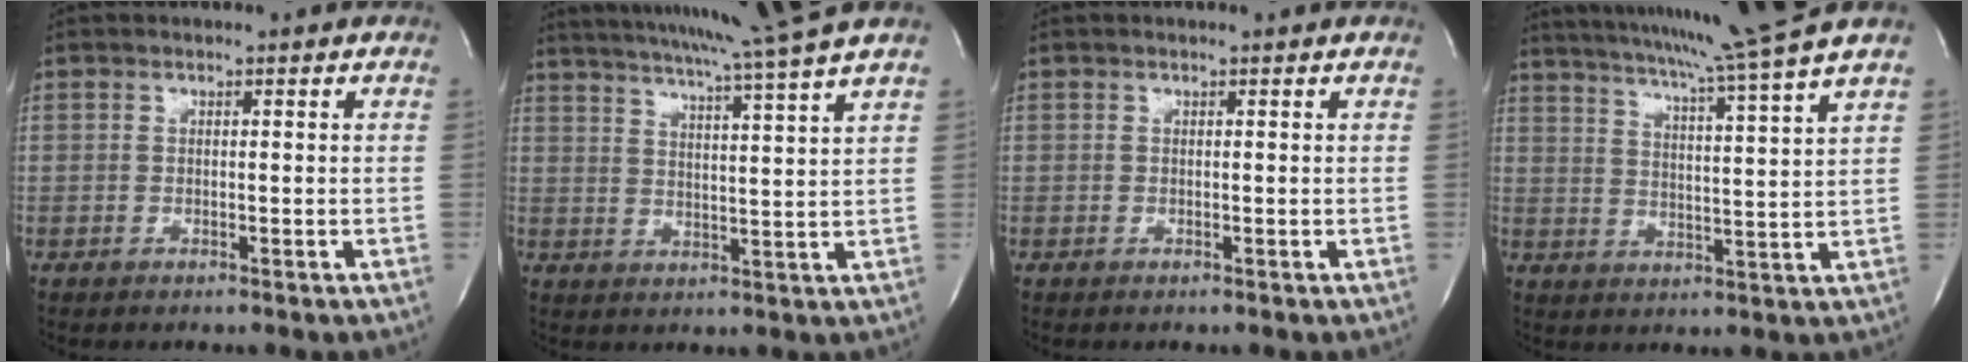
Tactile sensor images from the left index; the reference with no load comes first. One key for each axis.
{"total": 16.1, "fx": 13.7, "fy": -2.7, "fz": 8.0, "tx": -0.140, "ty": -0.029, "tz": 0.186}
{"total": 0.0}
{"total": 17.6, "fx": 14.8, "fy": -2.7, "fz": 9.2, "tx": -0.161, "ty": -0.030, "tz": 0.204}